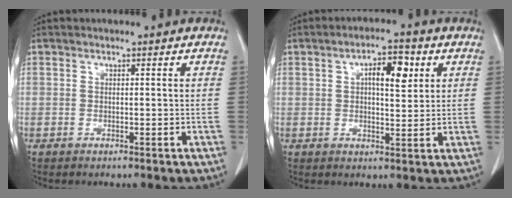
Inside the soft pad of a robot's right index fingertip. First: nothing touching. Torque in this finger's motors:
{"motor_torque": [0.39, 0.37, 0.39, 0.05]}